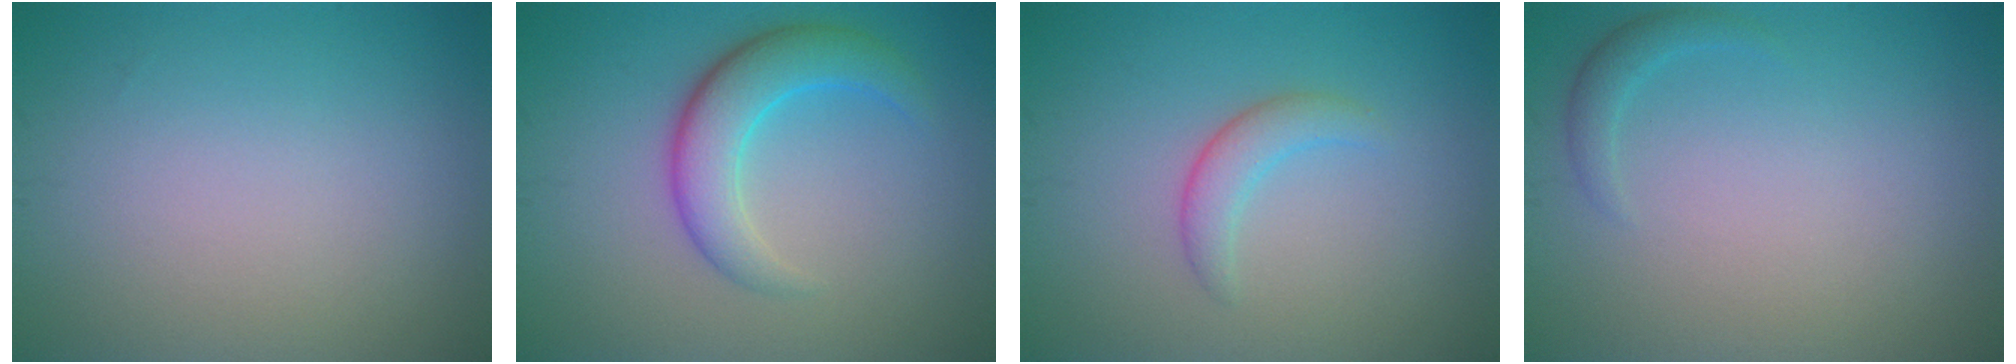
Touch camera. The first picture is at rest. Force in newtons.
{"total": 4.7, "press": 4.7, "slide": 0.3}
{"total": 2.1, "press": 2.1, "slide": 0.2}
{"total": 1.2, "press": 1.2, "slide": 0.1}